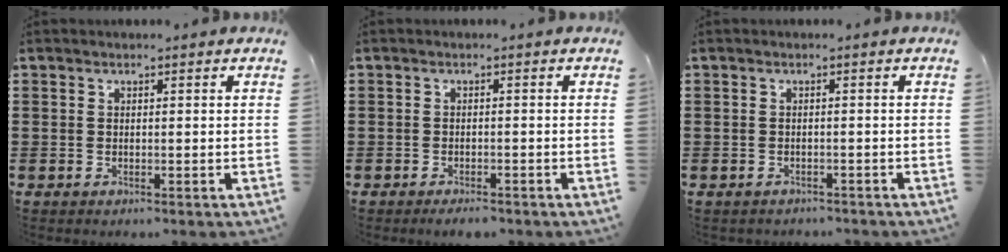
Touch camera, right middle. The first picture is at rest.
{"total": 1.6, "force": [-1.6, 0.3, 0.2], "torque": [-0.008, 0.001, -0.032]}
{"total": 0.9, "force": [-0.9, 0.2, -0.1], "torque": [-0.003, 0.001, -0.020]}